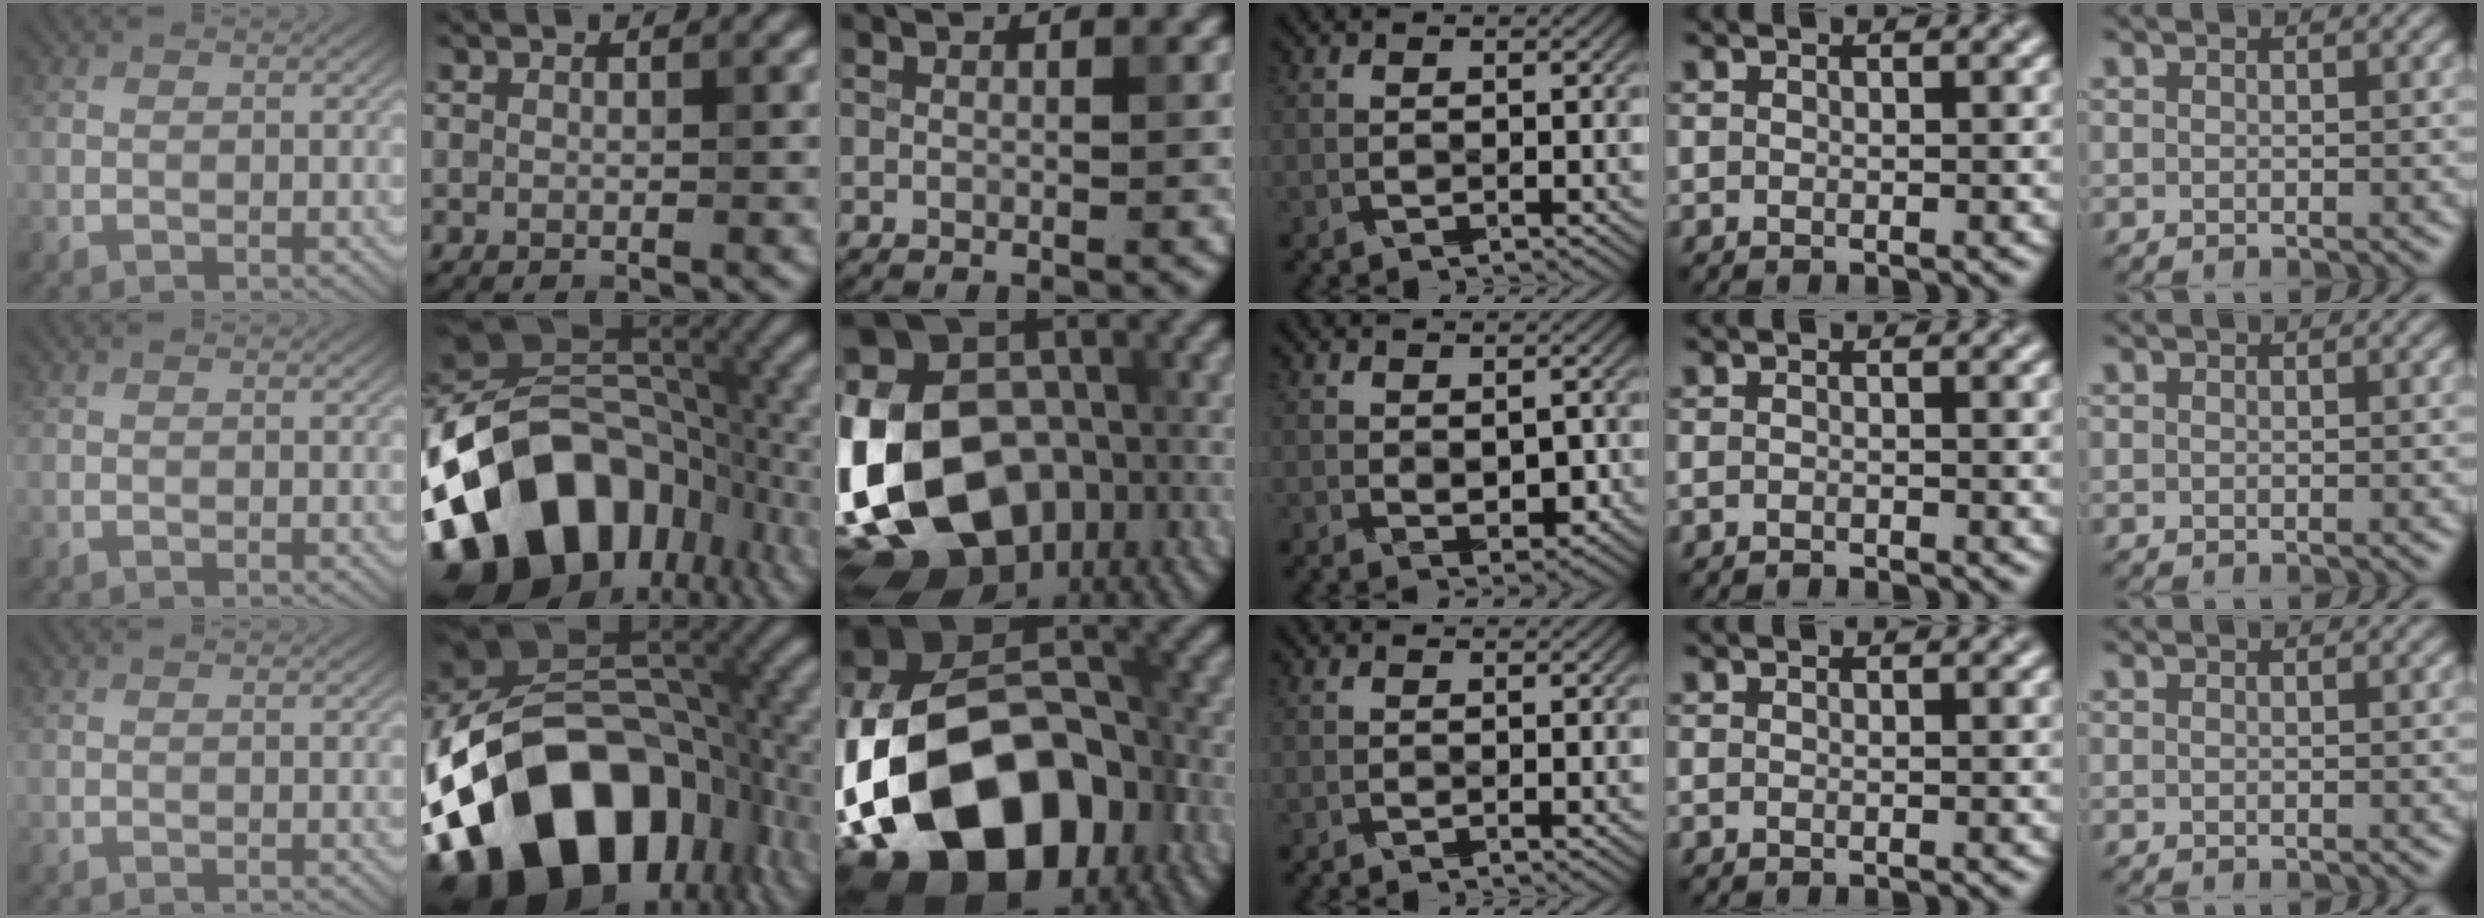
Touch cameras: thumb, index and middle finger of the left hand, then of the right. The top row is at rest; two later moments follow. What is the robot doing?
{"motion": "fold", "object": "canvas paper"}